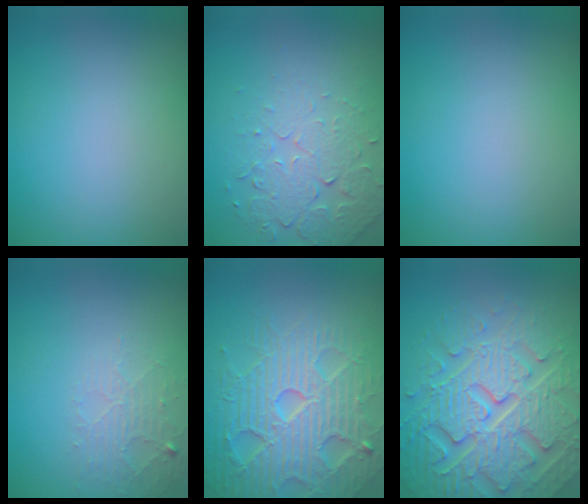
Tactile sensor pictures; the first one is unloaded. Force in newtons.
{"total": 4.9, "press": 3.4, "slide": 3.6}
{"total": 0.0}
{"total": 2.2, "press": 2.2, "slide": 0.5}
{"total": 7.5, "press": 7.3, "slide": 1.5}
{"total": 8.1, "press": 7.9, "slide": 2.0}